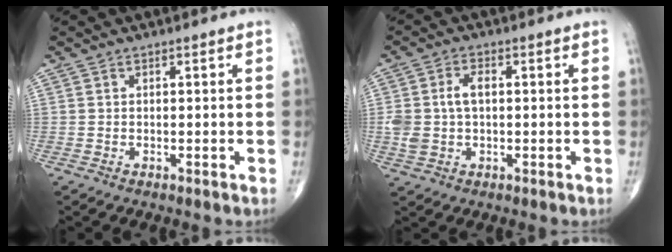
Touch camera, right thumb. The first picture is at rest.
{"total": 6.2, "force": [0.3, 3.8, 4.9], "torque": [-0.109, 0.017, 0.010]}